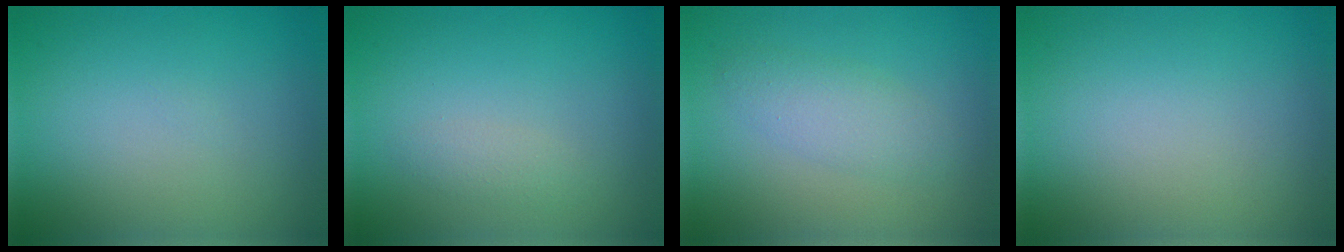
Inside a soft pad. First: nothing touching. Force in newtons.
{"total": 1.1, "press": 1.1, "slide": 0.0}
{"total": 2.5, "press": 2.5, "slide": 0.1}
{"total": 0.0}